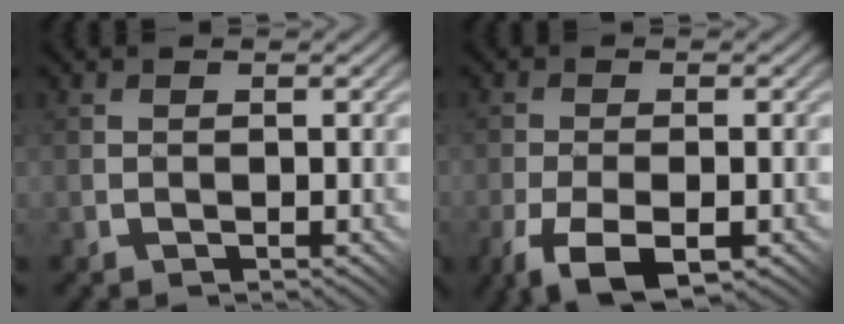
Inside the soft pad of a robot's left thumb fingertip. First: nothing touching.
{"total": 7.1, "force": [-3.9, 3.0, 5.2], "torque": [-0.104, -0.012, -0.060]}